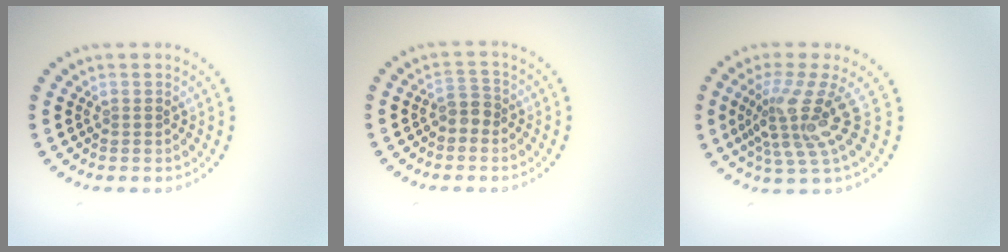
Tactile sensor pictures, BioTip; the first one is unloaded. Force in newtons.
{"total": 1.6, "press": 1.4, "slide": 0.8}
{"total": 4.7, "press": 3.2, "slide": 3.5}